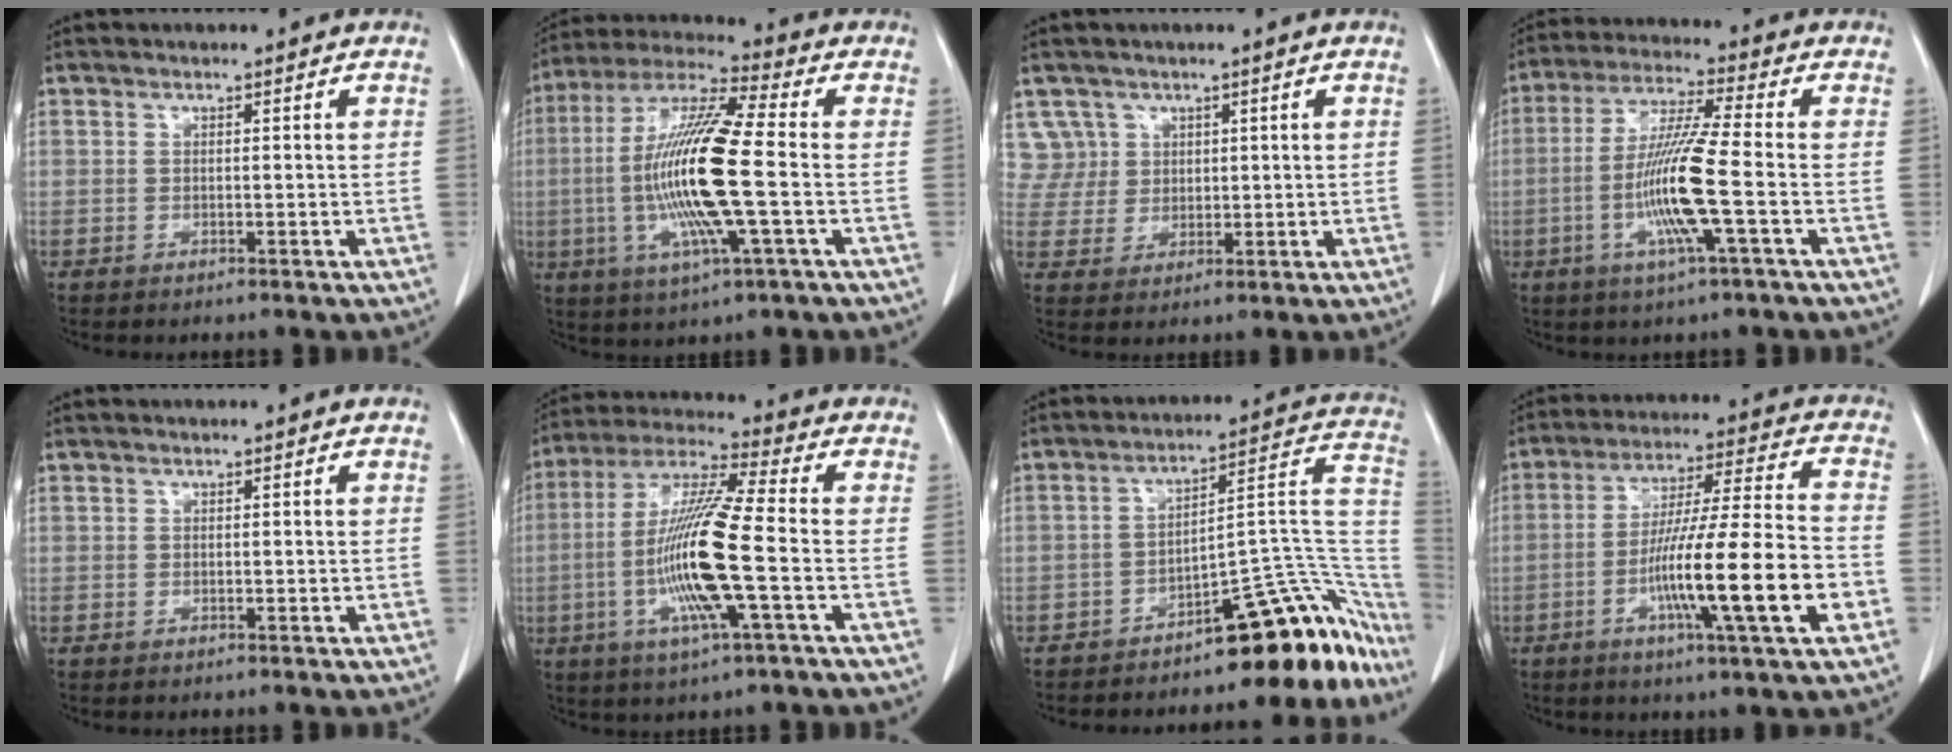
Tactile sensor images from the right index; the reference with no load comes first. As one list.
[{"total": 17.2, "force": [-2.1, 1.2, 17.0], "torque": [-0.349, -0.004, -0.045]}, {"total": 5.3, "force": [2.7, 4.5, -0.6], "torque": [0.027, 0.013, 0.058]}, {"total": 11.7, "force": [-2.7, -0.4, 11.3], "torque": [-0.226, -0.009, -0.058]}, {"total": 0.0}, {"total": 15.2, "force": [-3.0, 0.4, 14.9], "torque": [-0.304, -0.007, -0.064]}, {"total": 20.1, "force": [-15.3, 5.7, 11.7], "torque": [-0.055, 0.077, -0.207]}, {"total": 17.4, "force": [-5.3, 0.1, 16.6], "torque": [-0.282, -0.008, -0.088]}]